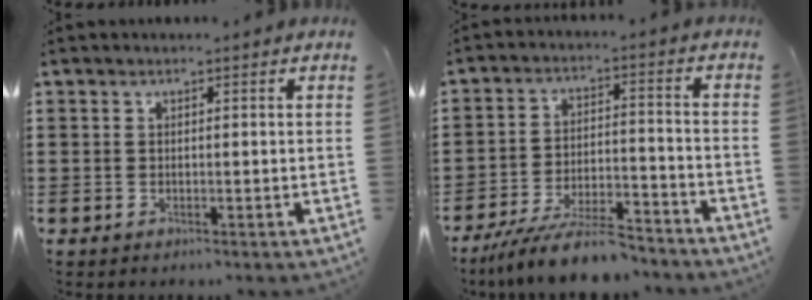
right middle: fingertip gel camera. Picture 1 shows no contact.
{"total": 9.3, "force": [-8.0, 1.7, 4.3], "torque": [-0.072, 0.018, -0.150]}